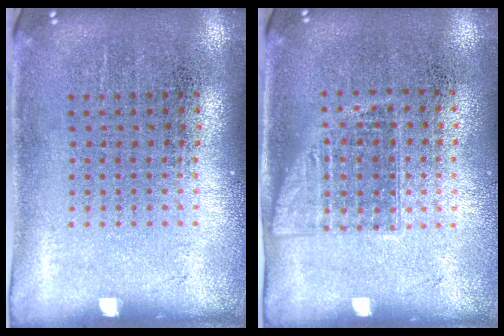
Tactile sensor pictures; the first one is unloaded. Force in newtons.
{"total": 1.0, "press": 0.9, "slide": 0.4}